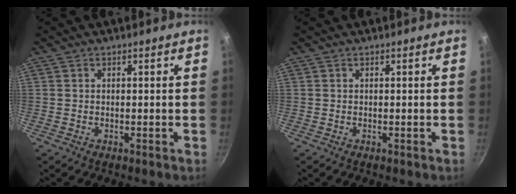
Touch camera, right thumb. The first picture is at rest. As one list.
[{"total": 0.0}]